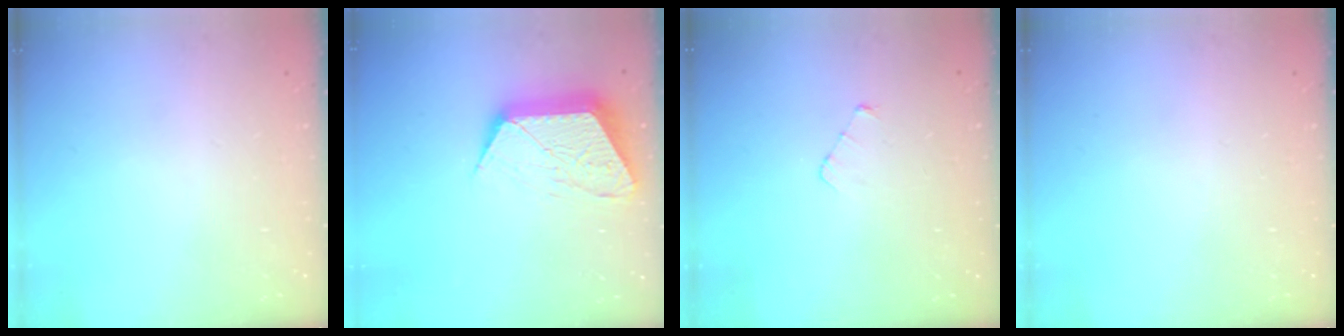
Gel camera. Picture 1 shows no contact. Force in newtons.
{"total": 12.3, "press": 12.2, "slide": 0.7}
{"total": 3.1, "press": 3.1, "slide": 0.4}
{"total": 0.0}